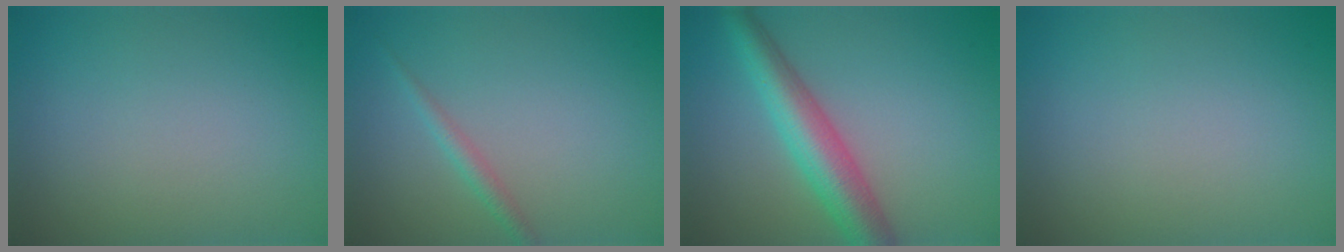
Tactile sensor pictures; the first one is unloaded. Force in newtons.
{"total": 1.4, "press": 1.4, "slide": 0.0}
{"total": 5.6, "press": 5.6, "slide": 0.1}
{"total": 0.0}